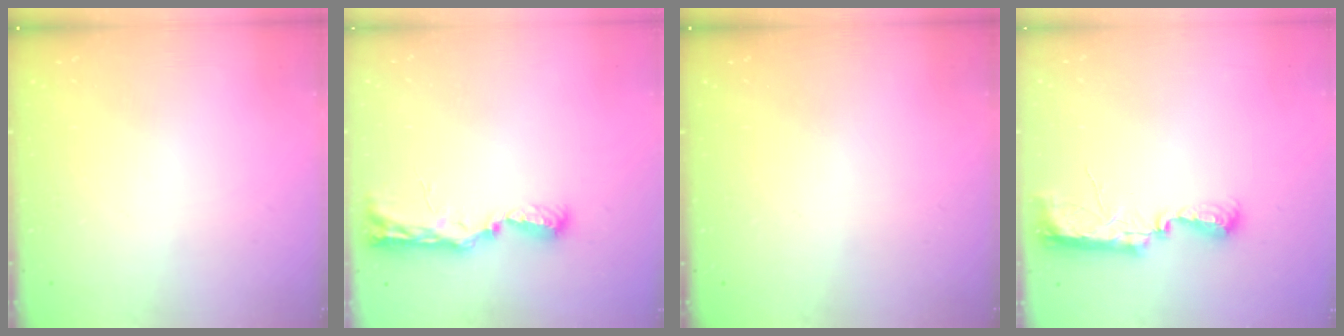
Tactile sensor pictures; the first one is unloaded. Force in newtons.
{"total": 10.5, "press": 9.6, "slide": 4.3}
{"total": 0.0}
{"total": 9.7, "press": 8.7, "slide": 4.2}